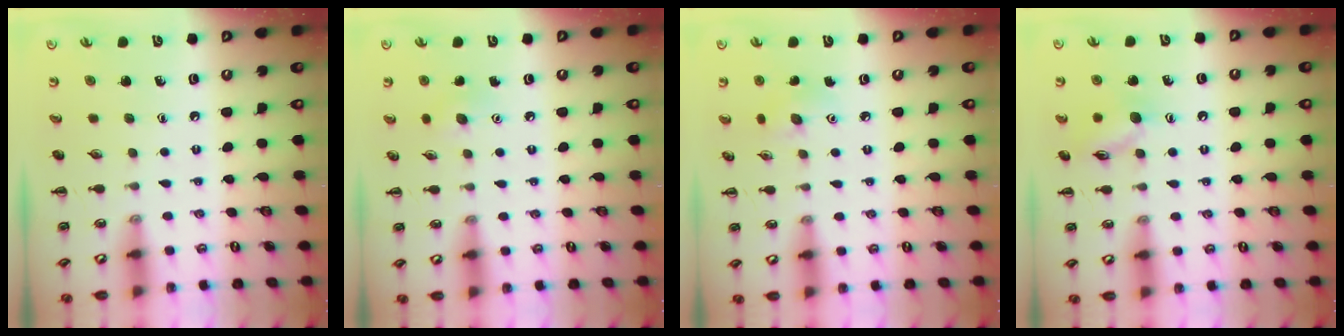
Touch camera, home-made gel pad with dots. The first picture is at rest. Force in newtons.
{"total": 5.1, "press": 4.9, "slide": 1.4}
{"total": 4.6, "press": 4.4, "slide": 1.2}
{"total": 9.6, "press": 9.6, "slide": 0.6}